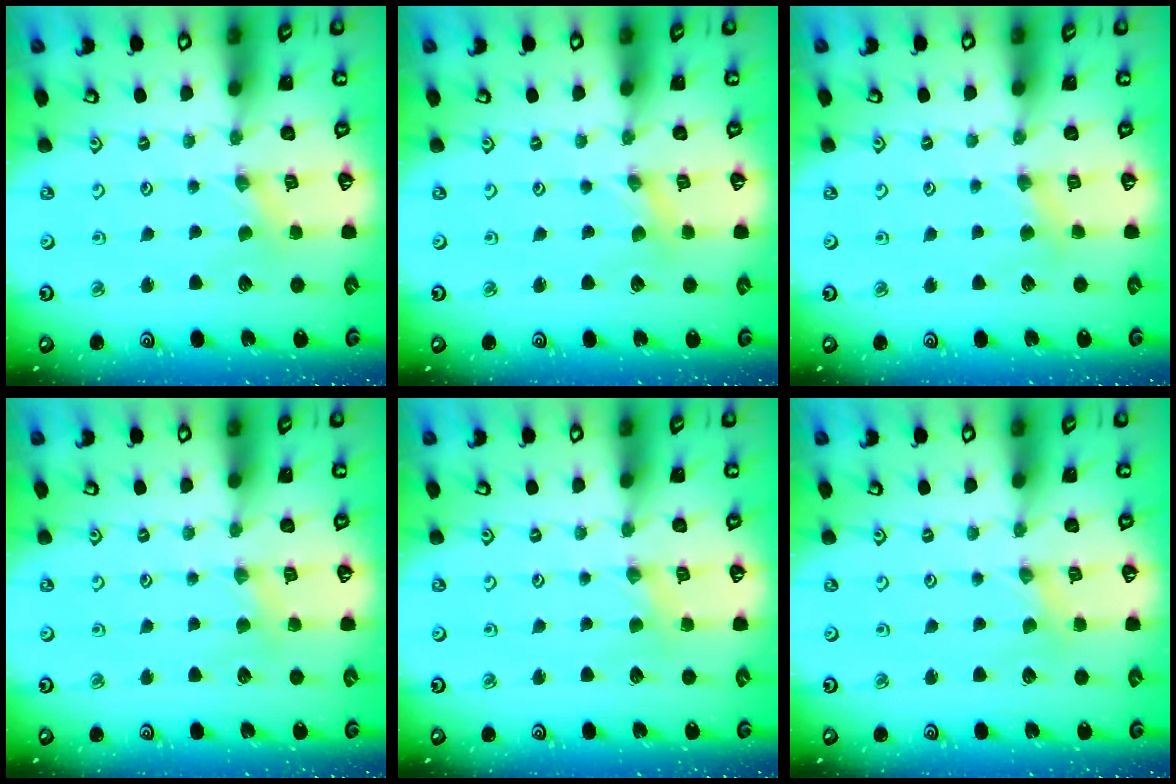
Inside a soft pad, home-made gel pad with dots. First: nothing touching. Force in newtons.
{"total": 0.0}
{"total": 3.6, "press": 3.5, "slide": 0.6}
{"total": 2.3, "press": 2.3, "slide": 0.4}
{"total": 2.1, "press": 2.1, "slide": 0.4}
{"total": 0.0}